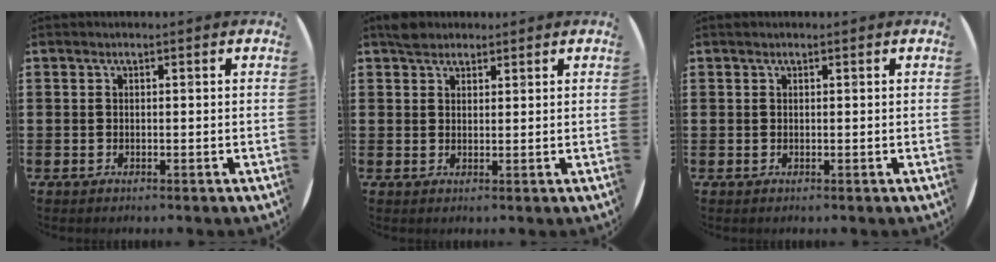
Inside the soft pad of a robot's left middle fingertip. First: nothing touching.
{"total": 2.2, "force": [2.0, 0.9, 0.3], "torque": [-0.001, 0.003, 0.037]}
{"total": 0.0}